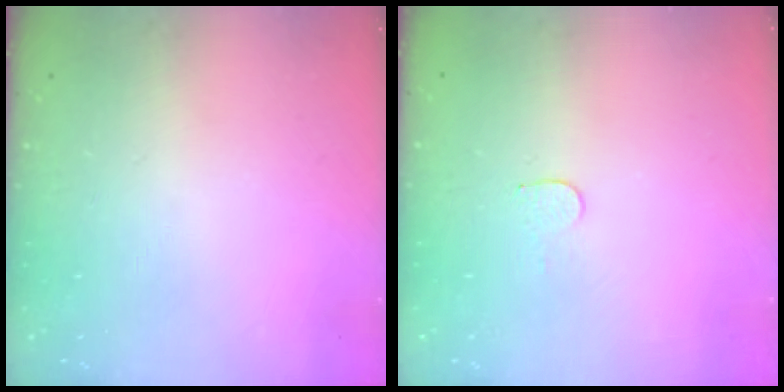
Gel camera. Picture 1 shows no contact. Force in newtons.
{"total": 3.7, "press": 3.7, "slide": 0.3}